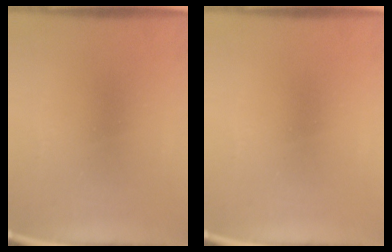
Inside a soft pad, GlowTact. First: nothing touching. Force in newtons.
{"total": 0.0}